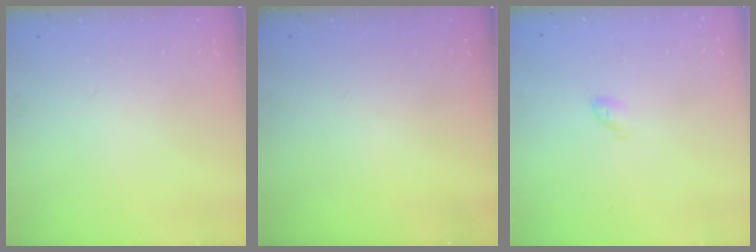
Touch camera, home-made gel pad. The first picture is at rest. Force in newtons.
{"total": 0.0}
{"total": 4.3, "press": 4.3, "slide": 0.8}